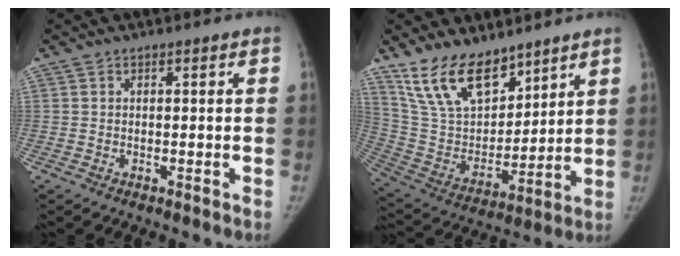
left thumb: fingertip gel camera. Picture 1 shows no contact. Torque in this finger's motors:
{"motor_torque": [1.73, 1.09, 1.09, -1.69, 0.11]}